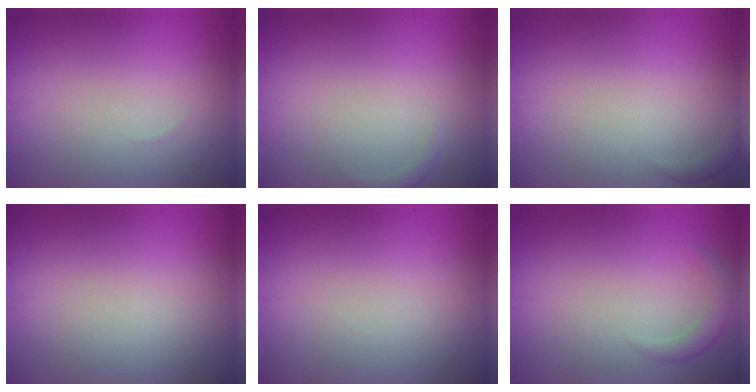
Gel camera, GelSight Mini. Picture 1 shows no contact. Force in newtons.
{"total": 0.7, "press": 0.7, "slide": 0.1}
{"total": 0.7, "press": 0.7, "slide": 0.1}
{"total": 0.0}
{"total": 0.0}
{"total": 1.8, "press": 1.8, "slide": 0.3}